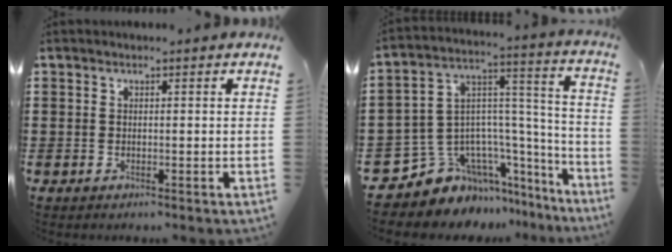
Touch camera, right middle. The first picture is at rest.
{"total": 9.1, "force": [-6.5, 6.1, 1.6], "torque": [-0.071, -0.013, -0.121]}